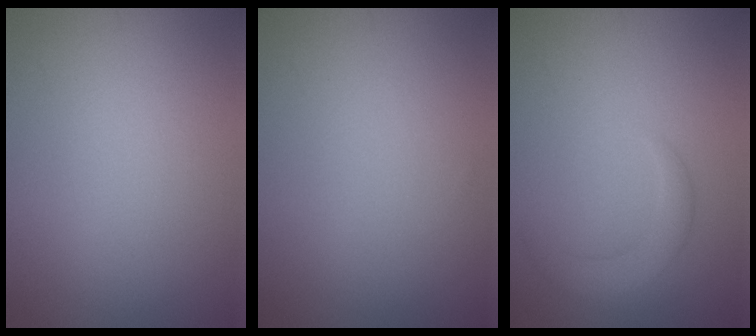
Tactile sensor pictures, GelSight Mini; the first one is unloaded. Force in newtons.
{"total": 0.0}
{"total": 2.5, "press": 2.5, "slide": 0.1}